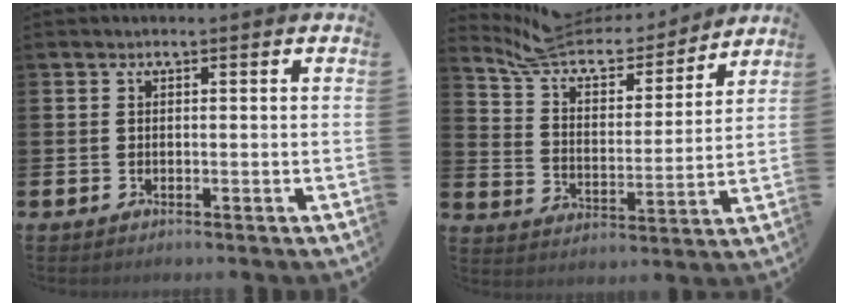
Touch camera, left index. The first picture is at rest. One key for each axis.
{"total": 8.7, "fx": 8.0, "fy": 2.9, "fz": 2.1, "tx": -0.080, "ty": -0.062, "tz": 0.137}